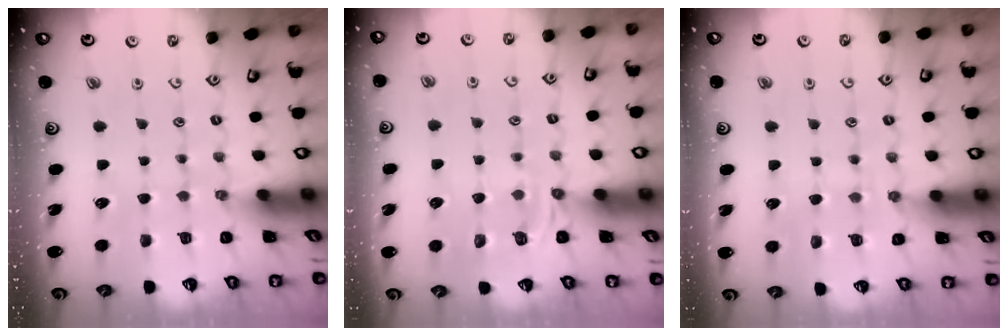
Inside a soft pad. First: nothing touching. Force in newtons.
{"total": 5.0, "press": 4.5, "slide": 2.3}
{"total": 5.5, "press": 5.4, "slide": 0.6}